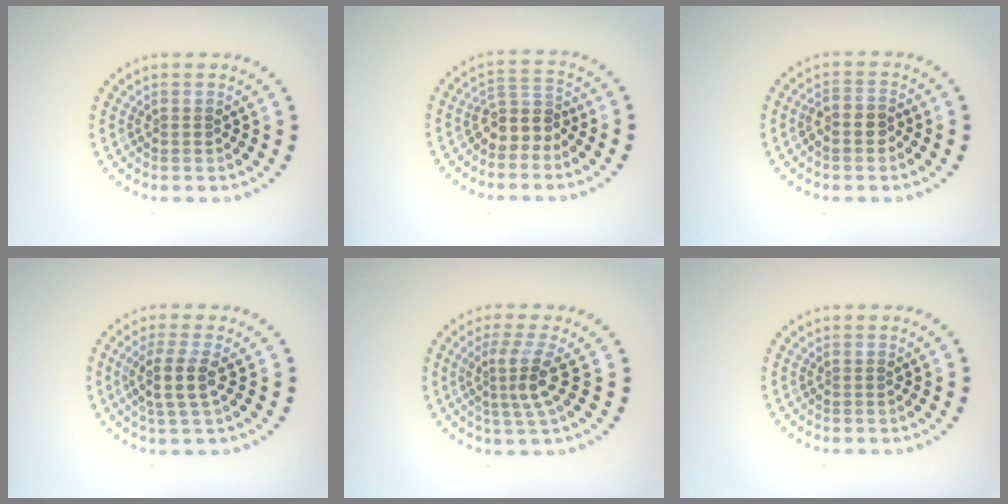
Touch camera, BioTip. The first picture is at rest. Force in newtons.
{"total": 2.8, "press": 2.3, "slide": 1.6}
{"total": 2.0, "press": 1.8, "slide": 0.8}
{"total": 2.9, "press": 2.4, "slide": 1.6}
{"total": 3.2, "press": 2.2, "slide": 2.4}
{"total": 0.0}